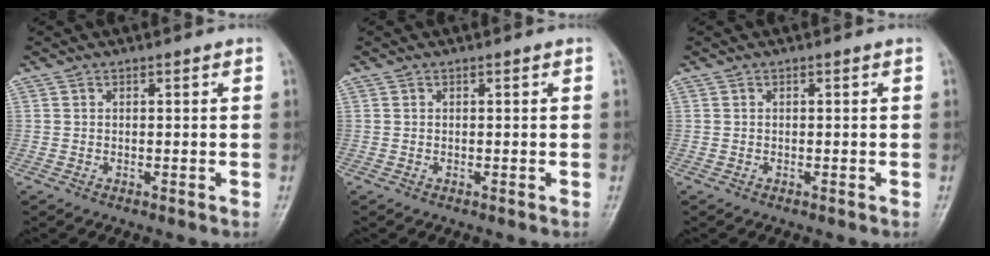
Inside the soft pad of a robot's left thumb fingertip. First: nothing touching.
{"total": 0.0}
{"total": 0.0}